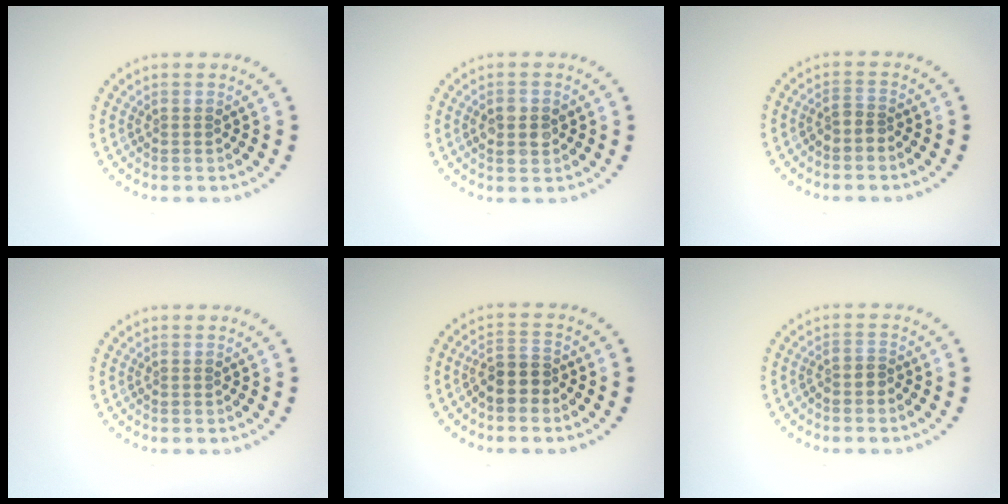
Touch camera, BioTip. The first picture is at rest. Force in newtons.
{"total": 2.8, "press": 2.8, "slide": 0.2}
{"total": 1.4, "press": 1.1, "slide": 0.8}
{"total": 0.0}
{"total": 2.6, "press": 2.3, "slide": 1.2}
{"total": 1.2, "press": 0.8, "slide": 0.9}